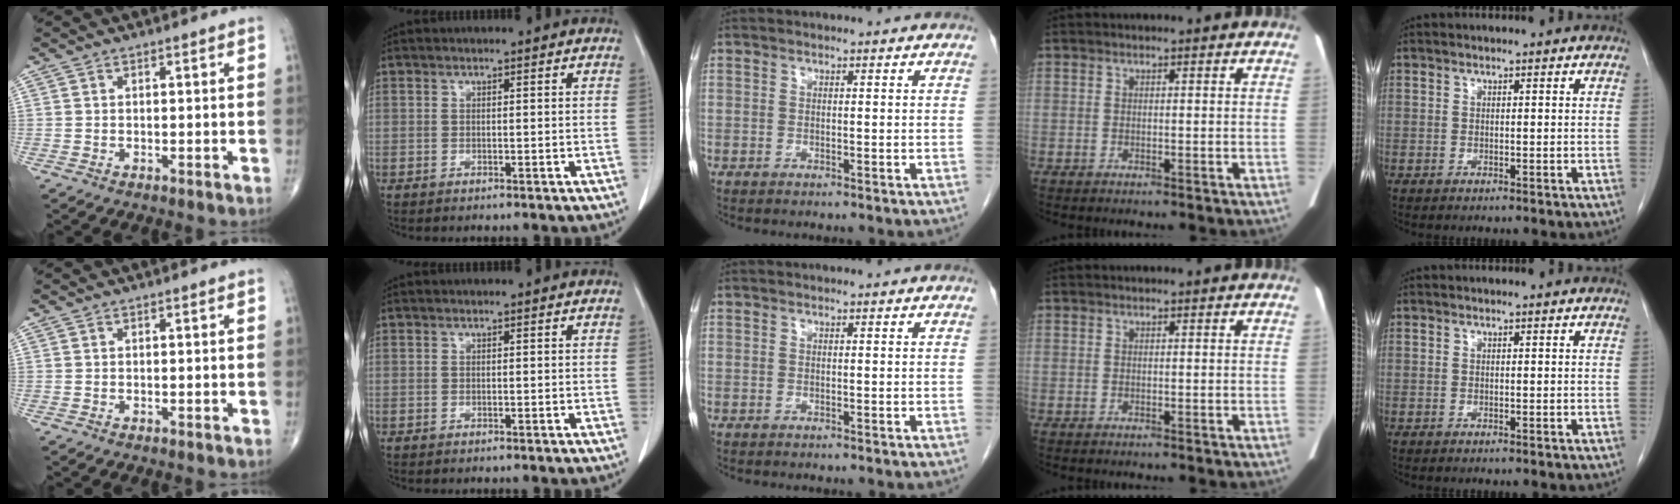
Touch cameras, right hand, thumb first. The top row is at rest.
{}